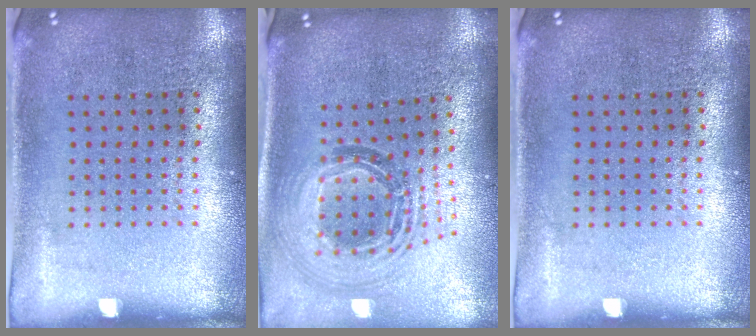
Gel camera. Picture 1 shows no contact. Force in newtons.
{"total": 1.4, "press": 1.2, "slide": 0.7}
{"total": 0.0}